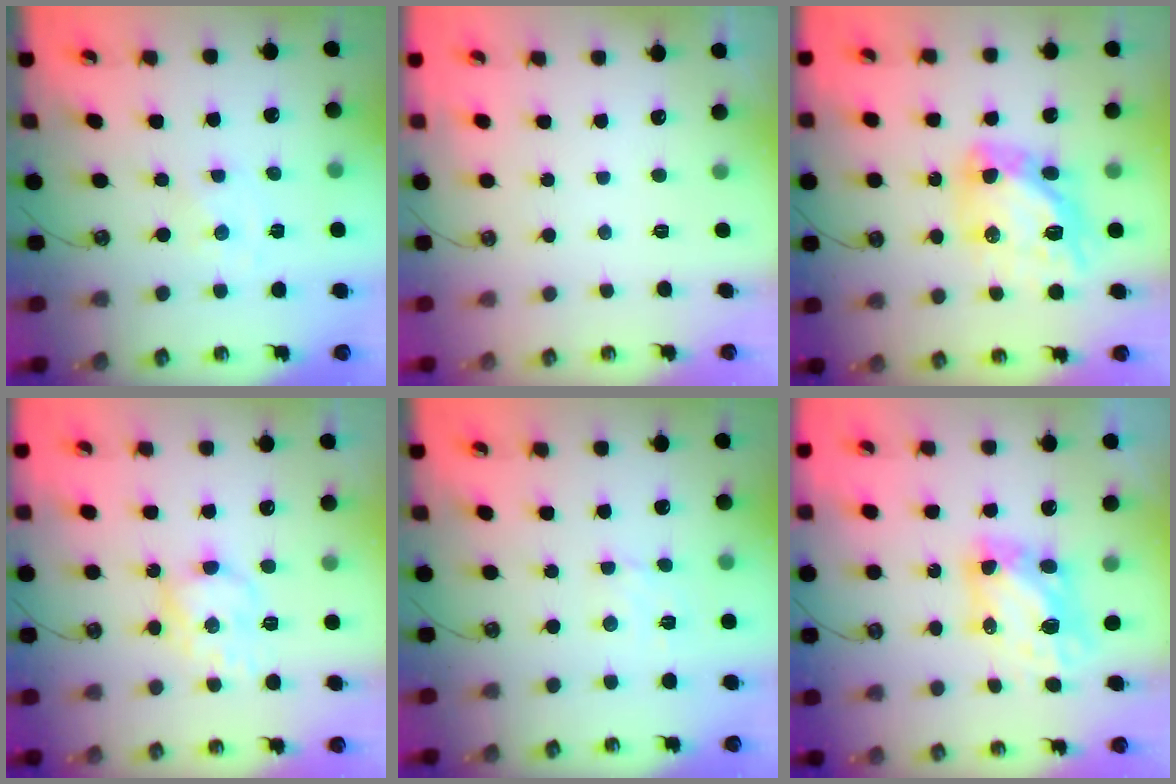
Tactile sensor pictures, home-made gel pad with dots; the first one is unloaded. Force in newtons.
{"total": 0.0}
{"total": 15.9, "press": 15.8, "slide": 2.0}
{"total": 9.9, "press": 9.9, "slide": 0.3}
{"total": 2.9, "press": 2.8, "slide": 0.6}
{"total": 7.2, "press": 7.1, "slide": 0.8}